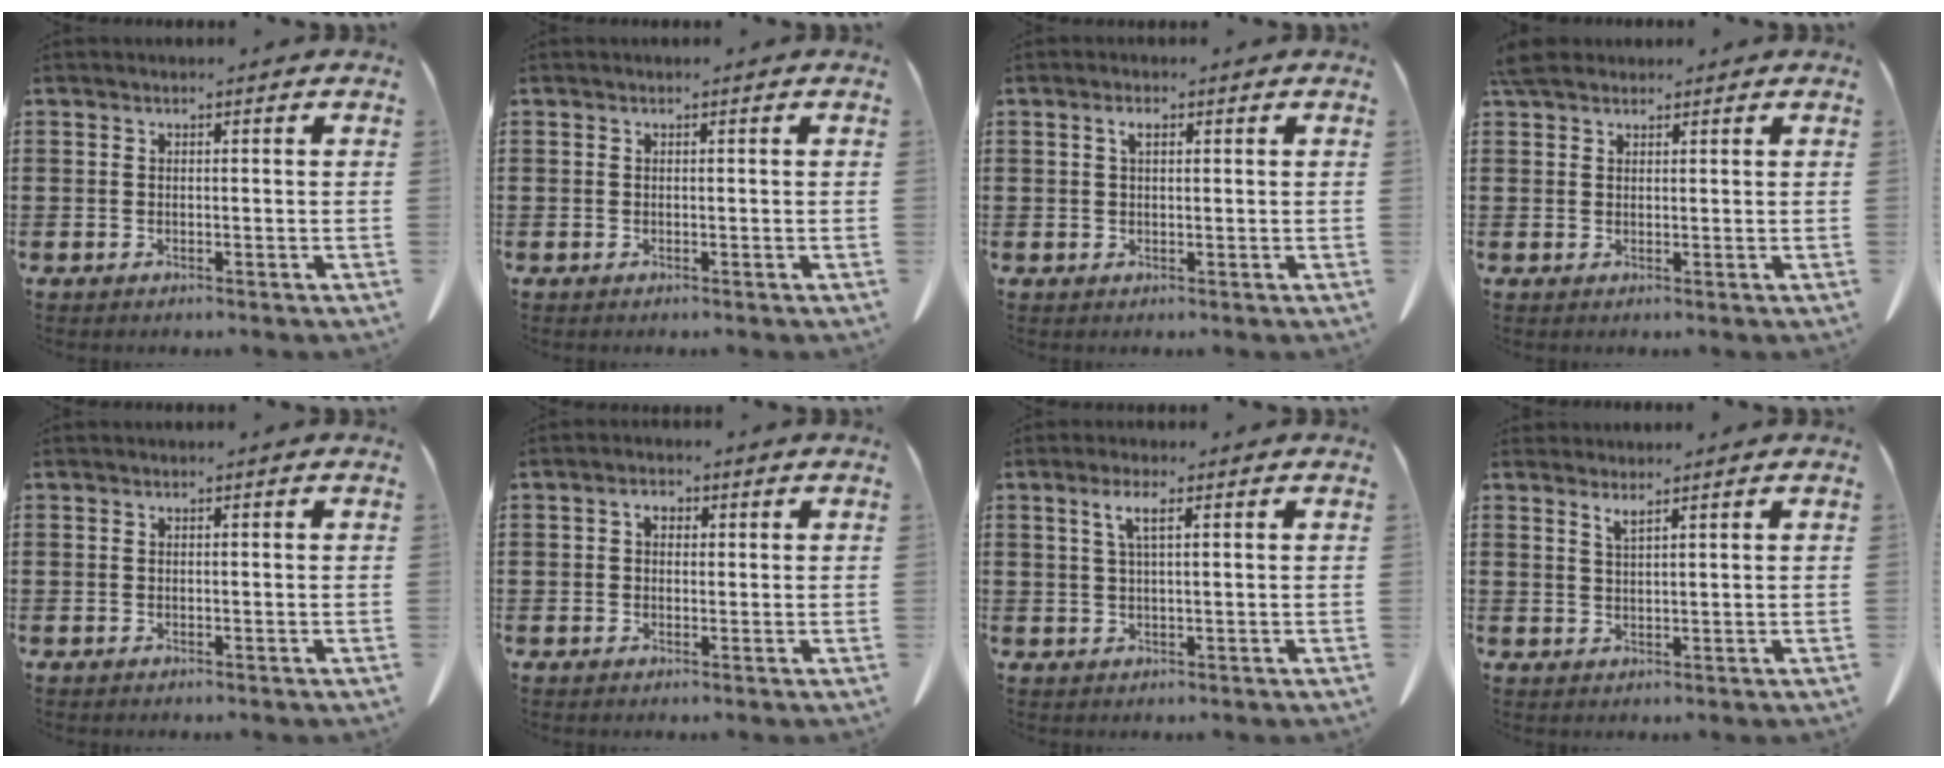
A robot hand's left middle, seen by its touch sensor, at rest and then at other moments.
{"total": 0.0}
{"total": 1.8, "force": [0.6, 0.7, 1.5], "torque": [-0.033, 0.006, 0.010]}
{"total": 2.8, "force": [2.3, 1.1, 1.2], "torque": [-0.031, 0.008, 0.045]}
{"total": 0.0}
{"total": 2.0, "force": [0.4, 1.4, 1.4], "torque": [-0.031, 0.009, 0.006]}
{"total": 3.2, "force": [1.2, 0.5, 2.9], "torque": [-0.061, 0.007, 0.019]}
{"total": 1.9, "force": [1.7, 0.0, 0.9], "torque": [-0.022, 0.000, 0.032]}